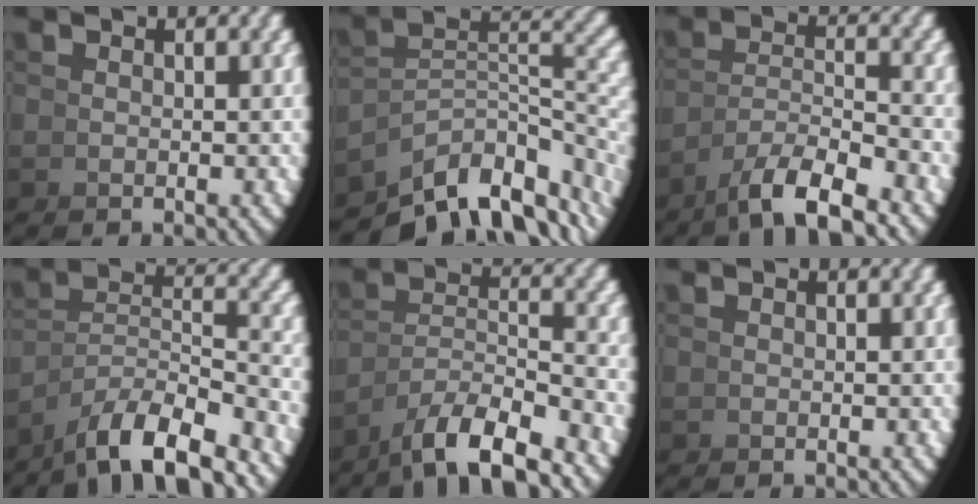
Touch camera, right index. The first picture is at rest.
{"total": 10.0, "force": [-3.7, 5.8, 7.2], "torque": [-0.106, -0.028, -0.046]}
{"total": 6.2, "force": [-3.4, 2.9, 4.2], "torque": [-0.073, -0.018, -0.046]}
{"total": 8.5, "force": [-4.6, 4.7, 5.3], "torque": [-0.090, -0.031, -0.060]}
{"total": 7.4, "force": [-4.1, 4.1, 4.7], "torque": [-0.081, -0.024, -0.055]}
{"total": 0.0}